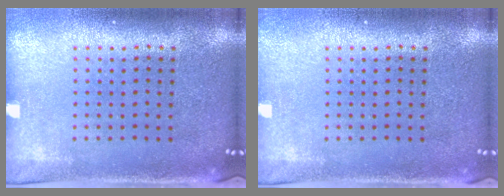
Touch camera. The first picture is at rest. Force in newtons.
{"total": 0.7, "press": 0.7, "slide": 0.0}